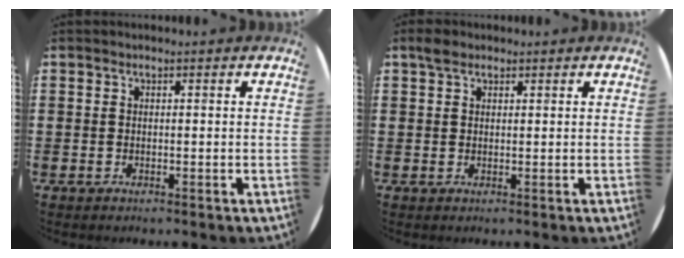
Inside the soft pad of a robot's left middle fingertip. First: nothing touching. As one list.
[{"total": 1.7, "force": [1.3, 0.9, 0.6], "torque": [-0.006, 0.002, 0.023]}]